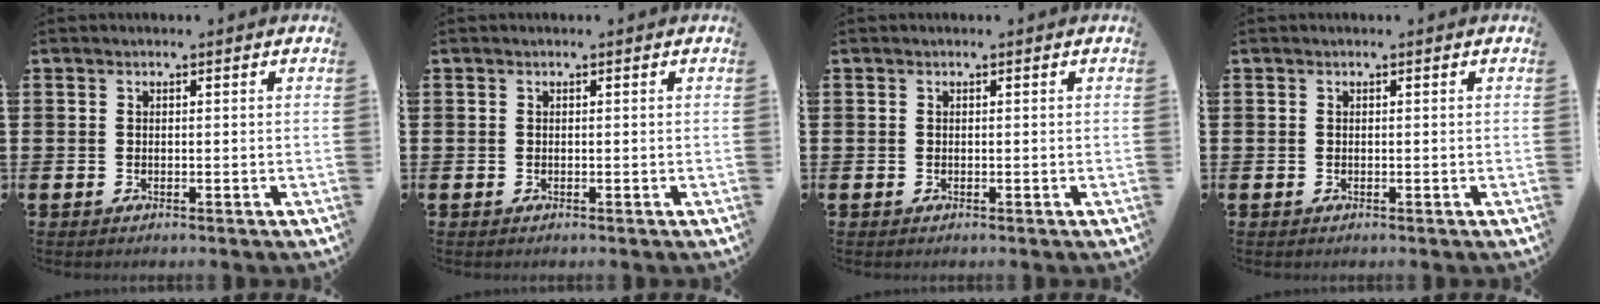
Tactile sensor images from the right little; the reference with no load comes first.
{"total": 0.0}
{"total": 0.0}
{"total": 0.0}